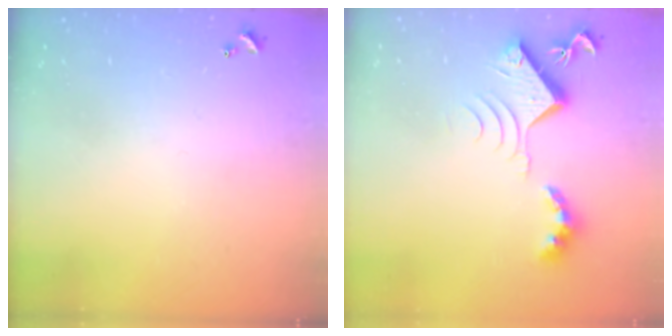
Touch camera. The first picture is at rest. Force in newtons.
{"total": 9.6, "press": 9.6, "slide": 0.4}